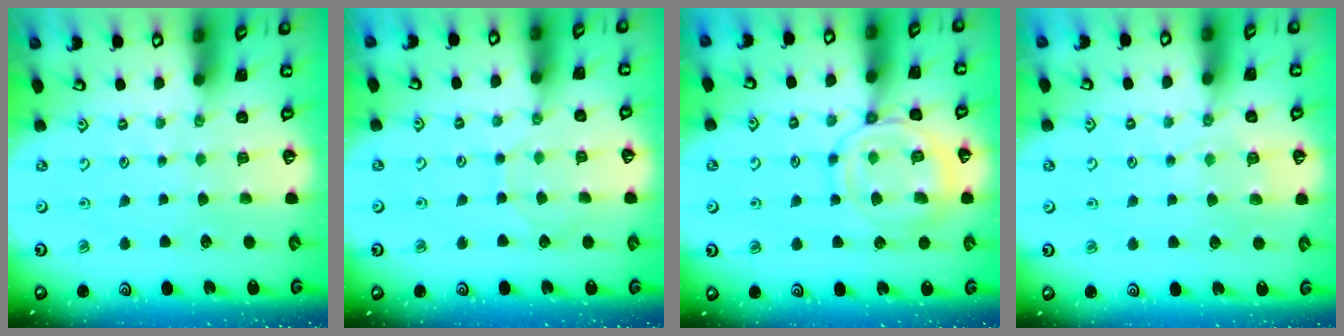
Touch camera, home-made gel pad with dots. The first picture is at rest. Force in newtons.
{"total": 5.4, "press": 5.4, "slide": 0.1}
{"total": 13.7, "press": 13.7, "slide": 1.3}
{"total": 4.2, "press": 4.2, "slide": 0.6}